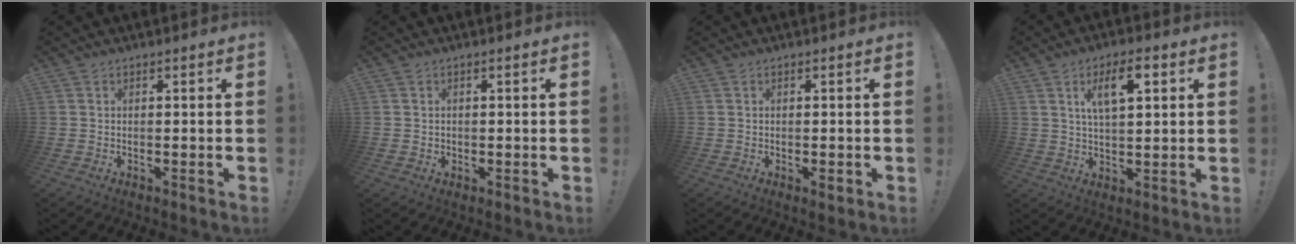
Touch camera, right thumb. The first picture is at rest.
{"total": 0.9, "force": [0.0, 0.9, -0.1], "torque": [-0.005, 0.005, 0.001]}
{"total": 1.1, "force": [-0.4, 0.4, 1.0], "torque": [-0.010, 0.001, -0.006]}
{"total": 9.1, "force": [3.7, 3.5, 7.6], "torque": [-0.123, -0.001, 0.061]}